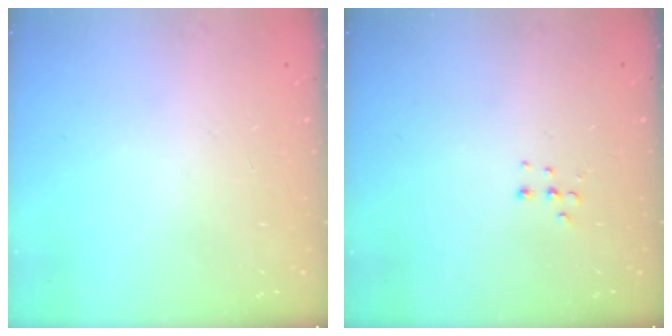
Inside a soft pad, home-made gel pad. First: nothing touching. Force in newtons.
{"total": 3.4, "press": 3.3, "slide": 0.8}